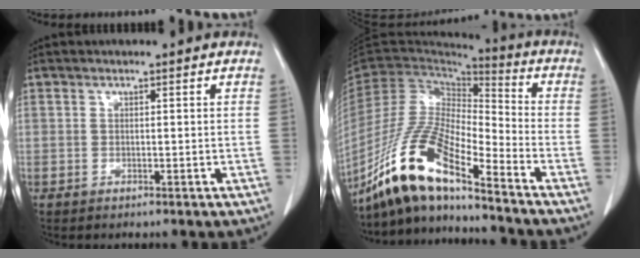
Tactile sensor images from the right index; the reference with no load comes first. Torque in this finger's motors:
{"motor_torque": [1.11, -1.03, 0.84, 0.21]}